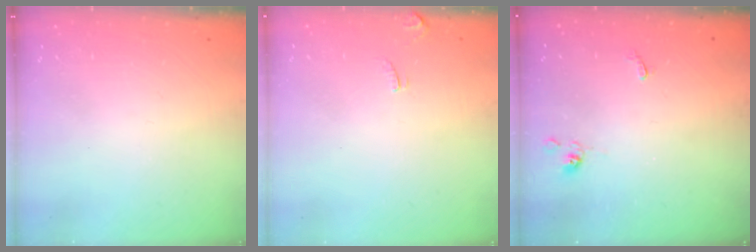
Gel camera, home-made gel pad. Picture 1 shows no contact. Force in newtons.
{"total": 2.0, "press": 2.0, "slide": 0.4}
{"total": 2.6, "press": 2.6, "slide": 0.4}